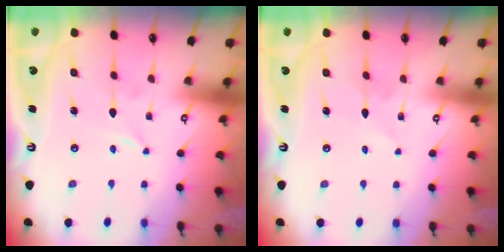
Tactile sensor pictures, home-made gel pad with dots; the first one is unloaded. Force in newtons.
{"total": 1.6, "press": 1.6, "slide": 0.1}